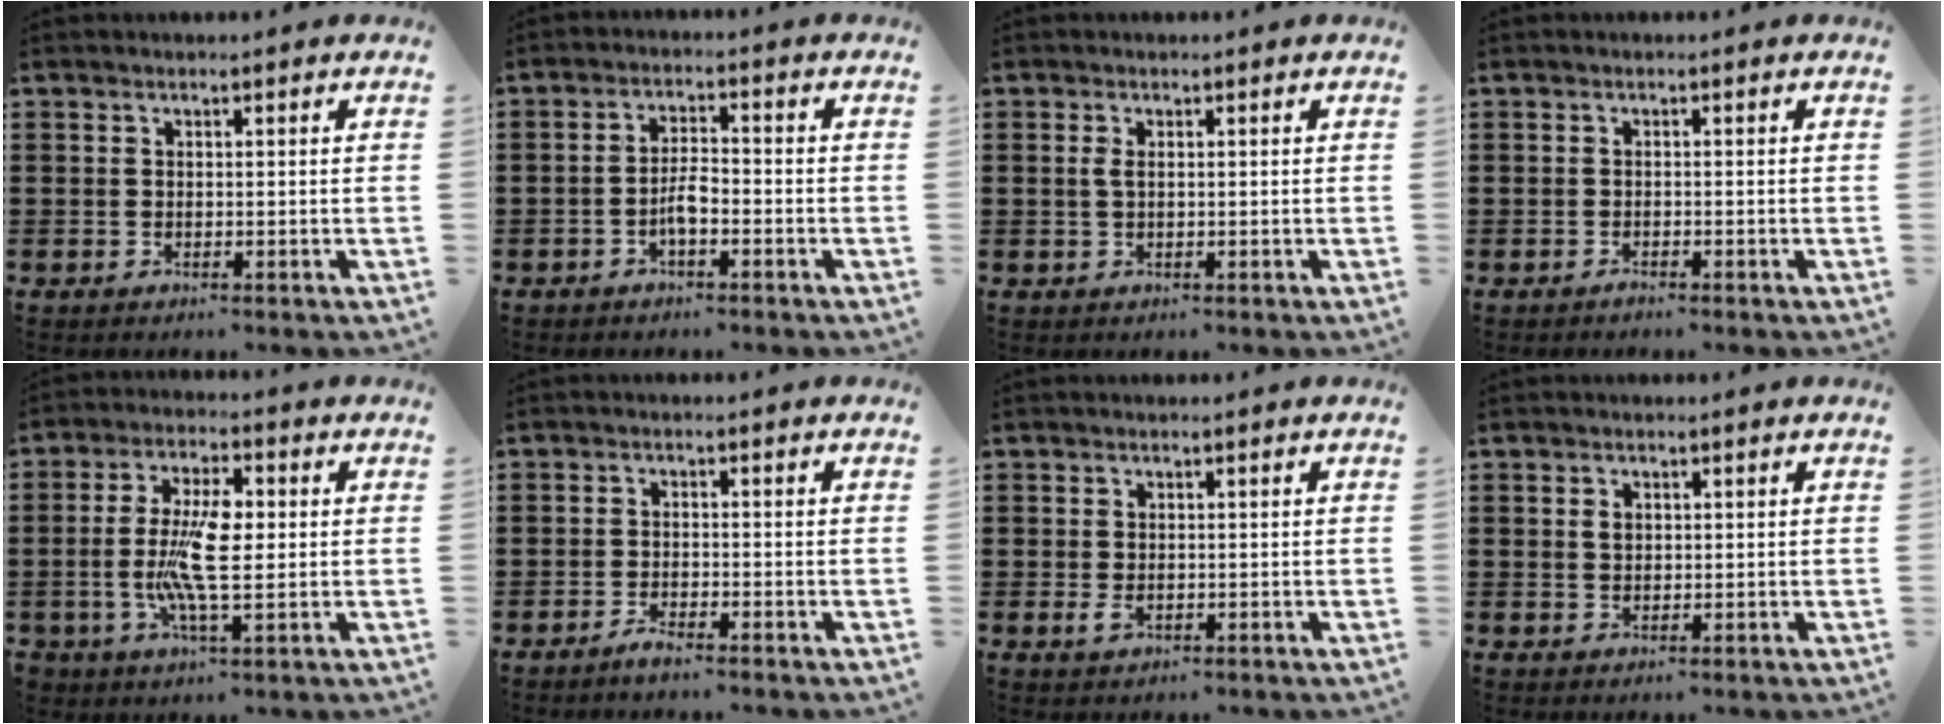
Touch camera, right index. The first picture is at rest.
{"total": 3.9, "force": [-1.6, 1.1, 3.4], "torque": [-0.073, 0.000, -0.033]}
{"total": 1.3, "force": [0.1, 0.4, 1.2], "torque": [-0.026, 0.002, 0.001]}
{"total": 0.8, "force": [-0.7, 0.1, 0.1], "torque": [-0.005, -0.002, -0.015]}
{"total": 8.9, "force": [-0.6, 3.4, 8.2], "torque": [-0.173, 0.002, -0.017]}
{"total": 1.8, "force": [-1.7, 0.0, 0.7], "torque": [-0.014, -0.002, -0.030]}
{"total": 1.3, "force": [-0.2, 0.8, 1.0], "torque": [-0.019, 0.000, -0.004]}
{"total": 1.3, "force": [0.4, 1.0, 0.8], "torque": [-0.018, 0.005, 0.008]}